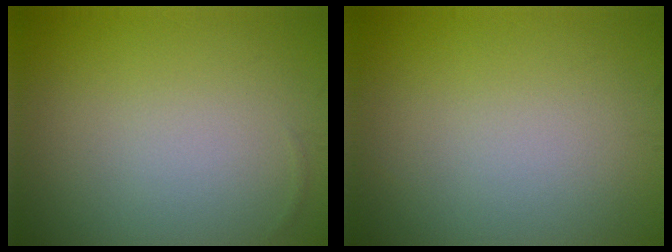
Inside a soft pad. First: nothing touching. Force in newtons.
{"total": 0.0}